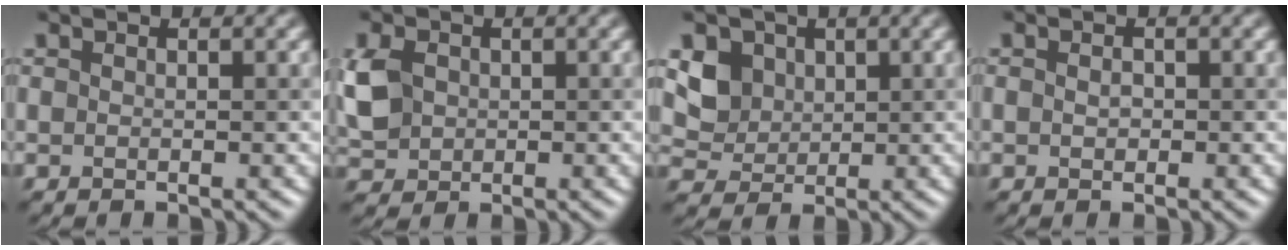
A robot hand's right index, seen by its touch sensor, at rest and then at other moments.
{"total": 4.5, "force": [0.2, 3.6, 2.6], "torque": [-0.077, 0.004, 0.004]}
{"total": 3.6, "force": [1.2, 3.2, 1.3], "torque": [-0.034, -0.010, 0.032]}
{"total": 0.7, "force": [-0.1, 0.5, 0.5], "torque": [-0.009, 0.000, -0.002]}